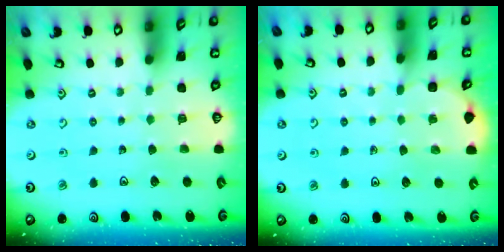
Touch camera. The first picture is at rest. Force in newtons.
{"total": 2.6, "press": 2.6, "slide": 0.3}